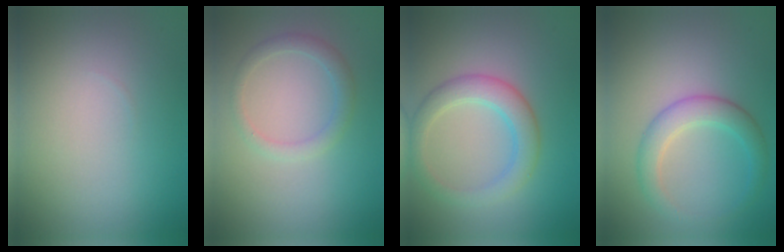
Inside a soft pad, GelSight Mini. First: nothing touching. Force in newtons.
{"total": 1.9, "press": 1.9, "slide": 0.1}
{"total": 3.7, "press": 3.7, "slide": 0.2}
{"total": 2.6, "press": 2.6, "slide": 0.2}